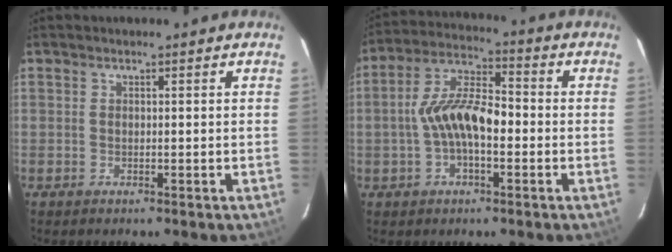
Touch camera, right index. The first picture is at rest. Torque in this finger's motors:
{"motor_torque": [0.44, -0.19, 0.62, 0.10]}